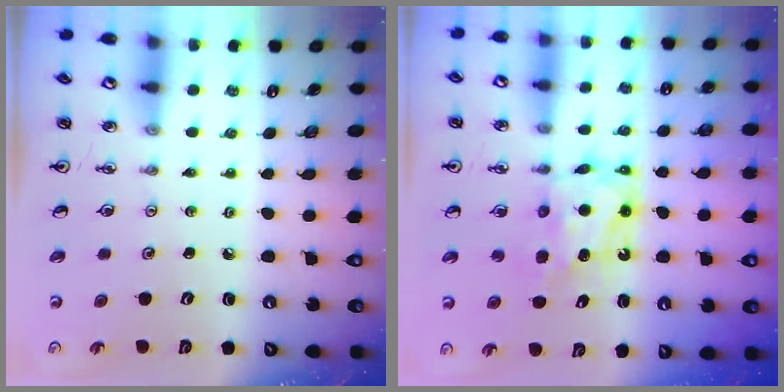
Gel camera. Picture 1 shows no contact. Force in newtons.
{"total": 6.8, "press": 6.8, "slide": 0.2}